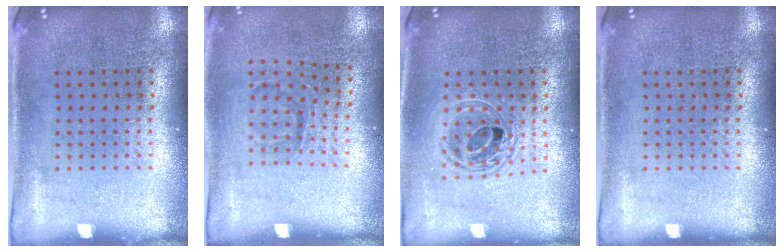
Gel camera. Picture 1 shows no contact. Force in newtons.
{"total": 1.0, "press": 0.7, "slide": 0.7}
{"total": 1.7, "press": 1.4, "slide": 1.0}
{"total": 0.0}